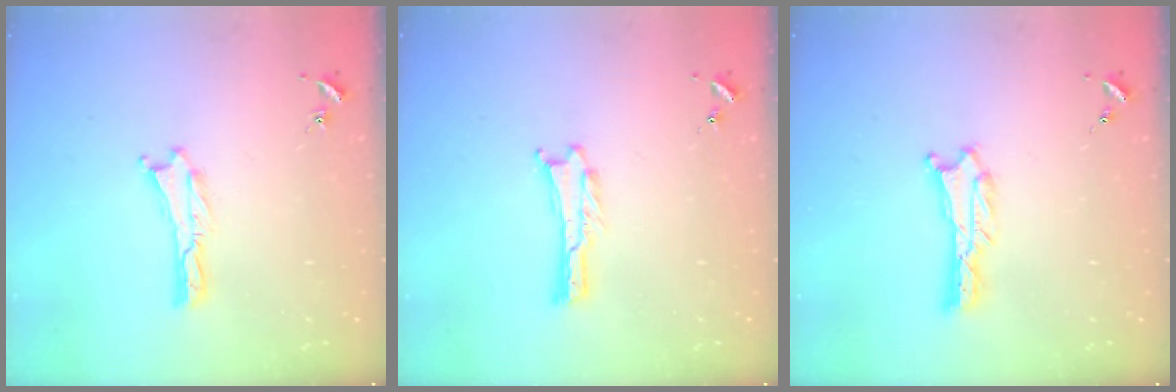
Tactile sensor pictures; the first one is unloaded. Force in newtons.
{"total": 0.0}
{"total": 0.7, "press": 0.7, "slide": 0.1}